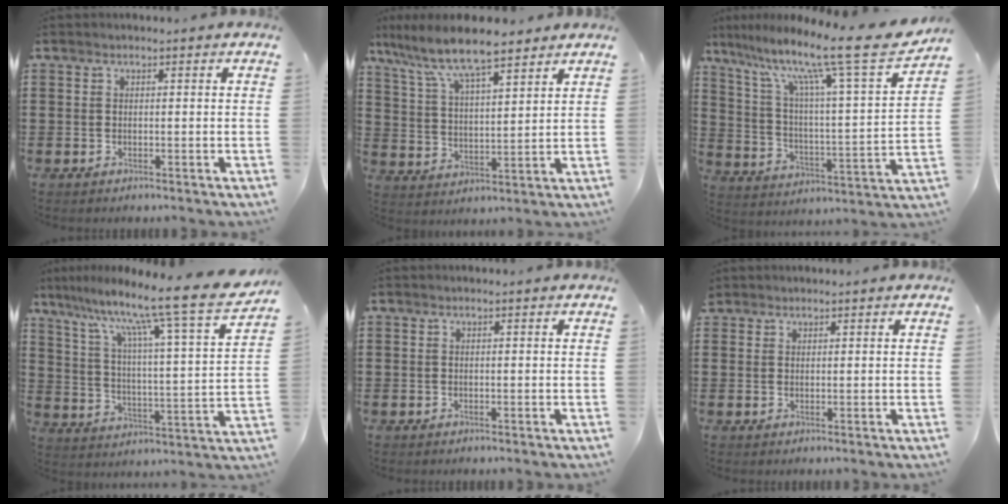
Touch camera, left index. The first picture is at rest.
{"total": 9.1, "force": [7.7, 1.3, 4.6], "torque": [-0.118, -0.031, 0.133]}
{"total": 13.9, "force": [11.0, 0.2, 8.6], "torque": [-0.176, -0.079, 0.170]}
{"total": 11.6, "force": [9.8, -1.3, 6.1], "torque": [-0.129, -0.088, 0.147]}
{"total": 0.0}
{"total": 1.2, "force": [1.1, 0.6, 0.1], "torque": [-0.004, 0.003, 0.022]}